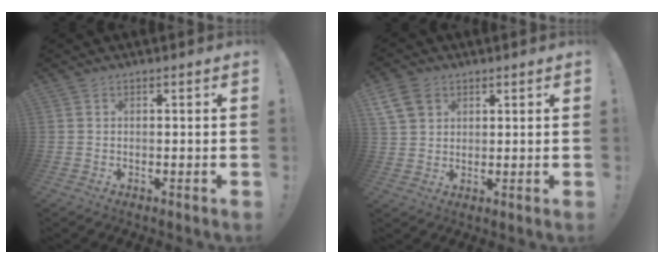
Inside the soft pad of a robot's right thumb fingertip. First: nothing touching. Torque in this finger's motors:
{"motor_torque": [0.02, 0.01, 0.07, 0.03, 0.00]}